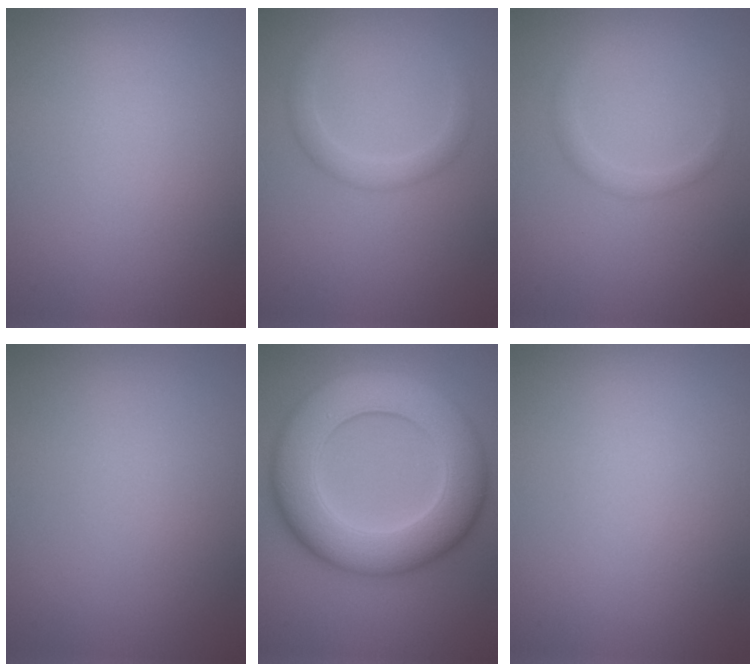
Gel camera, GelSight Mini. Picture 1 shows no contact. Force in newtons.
{"total": 2.0, "press": 2.0, "slide": 0.1}
{"total": 1.4, "press": 1.4, "slide": 0.0}
{"total": 0.0}
{"total": 11.4, "press": 11.4, "slide": 0.3}
{"total": 0.0}